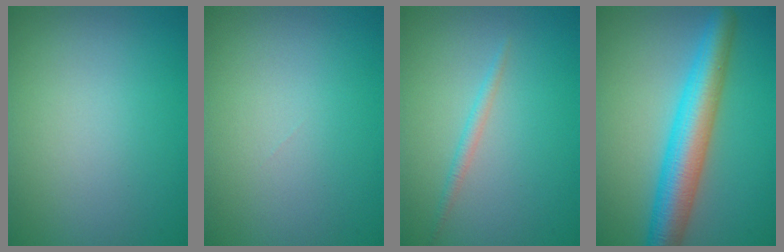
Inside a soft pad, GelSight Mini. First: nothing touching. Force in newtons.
{"total": 0.0}
{"total": 1.1, "press": 1.1, "slide": 0.0}
{"total": 6.7, "press": 6.7, "slide": 0.1}